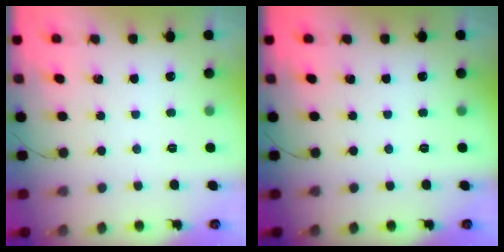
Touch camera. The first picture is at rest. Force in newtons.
{"total": 0.0}